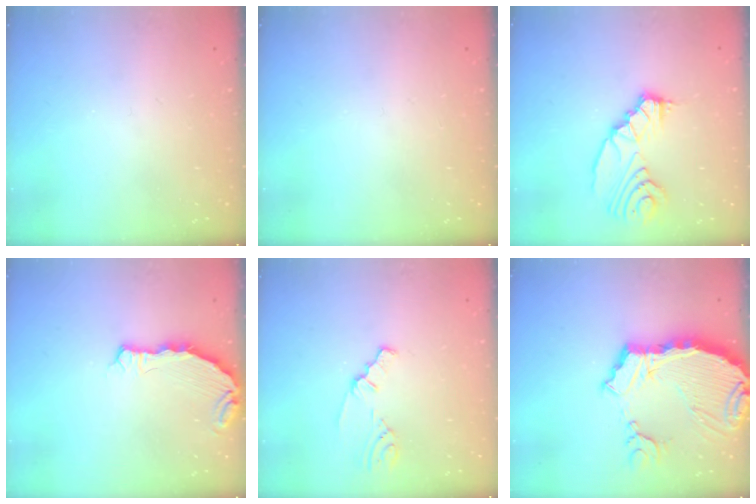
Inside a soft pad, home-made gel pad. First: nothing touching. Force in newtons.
{"total": 0.0}
{"total": 10.0, "press": 9.3, "slide": 3.7}
{"total": 7.3, "press": 5.2, "slide": 5.2}
{"total": 1.6, "press": 1.5, "slide": 0.4}
{"total": 13.2, "press": 13.1, "slide": 1.6}